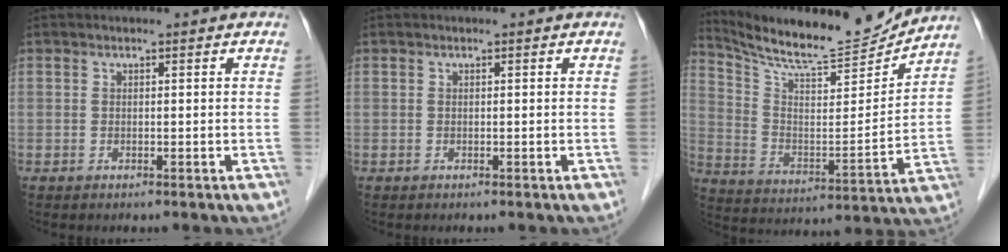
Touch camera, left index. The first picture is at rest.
{"total": 0.0}
{"total": 18.0, "force": [17.0, 1.2, 5.8], "torque": [-0.119, -0.035, 0.271]}